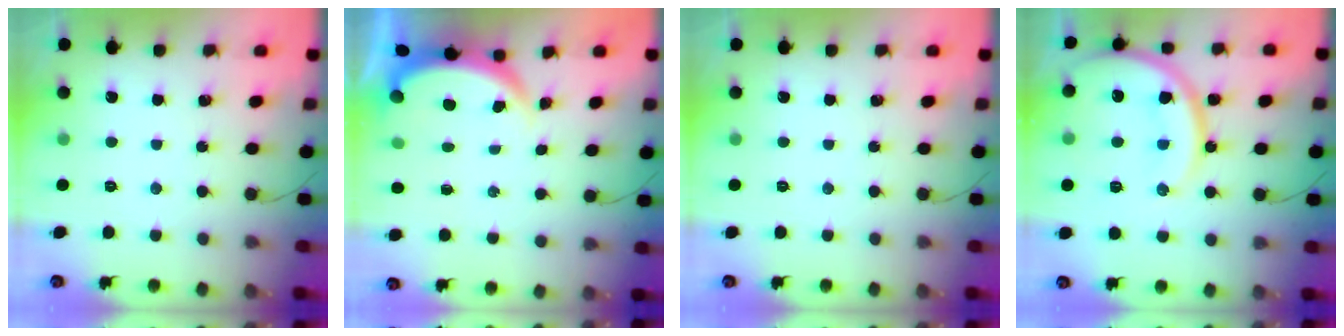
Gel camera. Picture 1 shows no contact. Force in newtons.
{"total": 3.9, "press": 3.9, "slide": 0.1}
{"total": 0.0}
{"total": 17.3, "press": 17.2, "slide": 1.5}